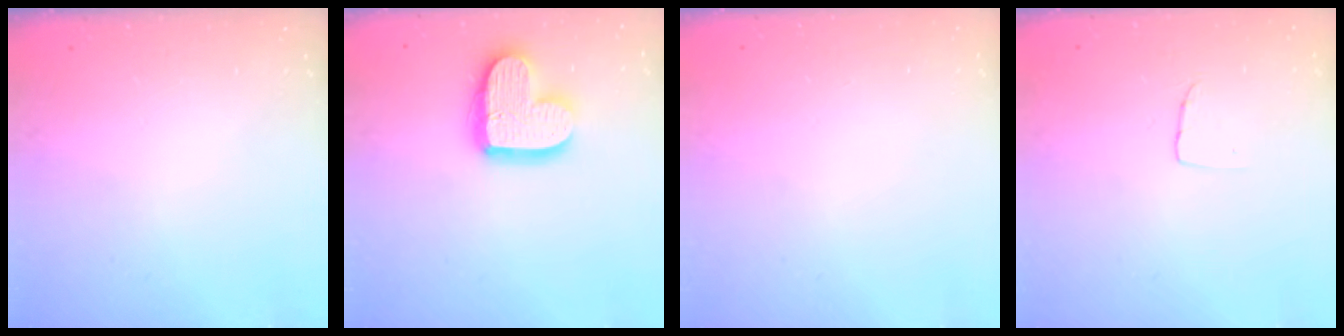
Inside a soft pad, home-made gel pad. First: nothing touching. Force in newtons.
{"total": 15.6, "press": 15.5, "slide": 1.3}
{"total": 0.0}
{"total": 2.9, "press": 2.9, "slide": 0.1}